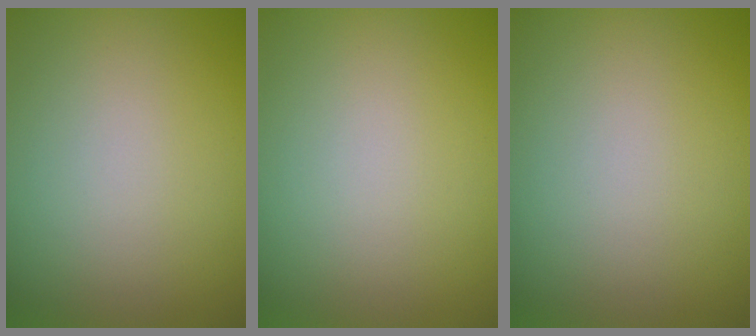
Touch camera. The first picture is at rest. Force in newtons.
{"total": 0.0}
{"total": 0.0}